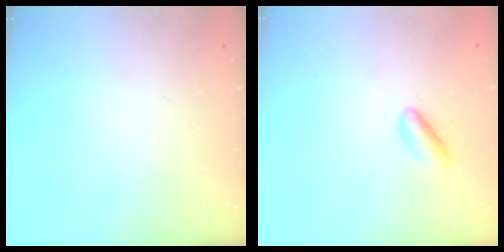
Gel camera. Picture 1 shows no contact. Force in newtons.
{"total": 2.9, "press": 2.8, "slide": 0.4}